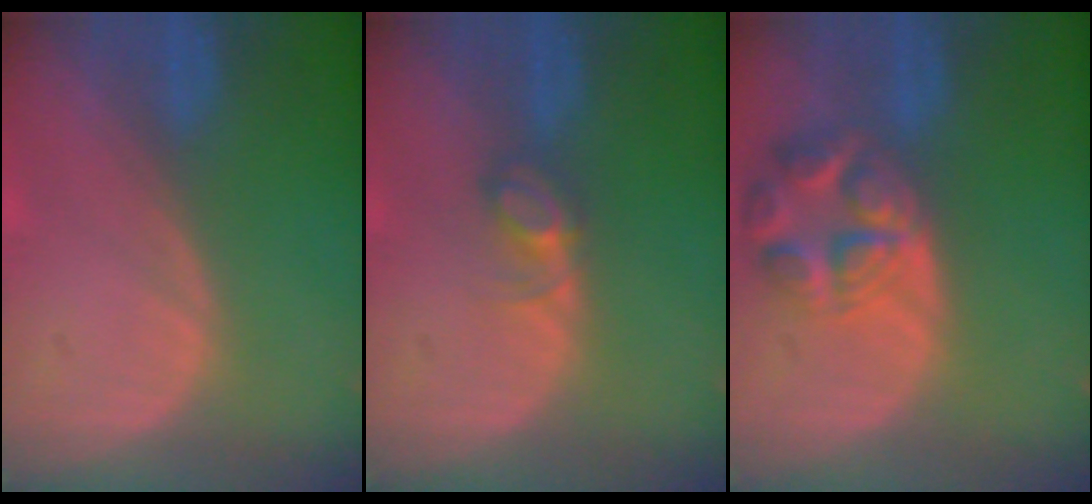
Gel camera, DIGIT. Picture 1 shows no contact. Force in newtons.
{"total": 2.8, "press": 2.8, "slide": 0.4}
{"total": 7.9, "press": 7.0, "slide": 3.6}